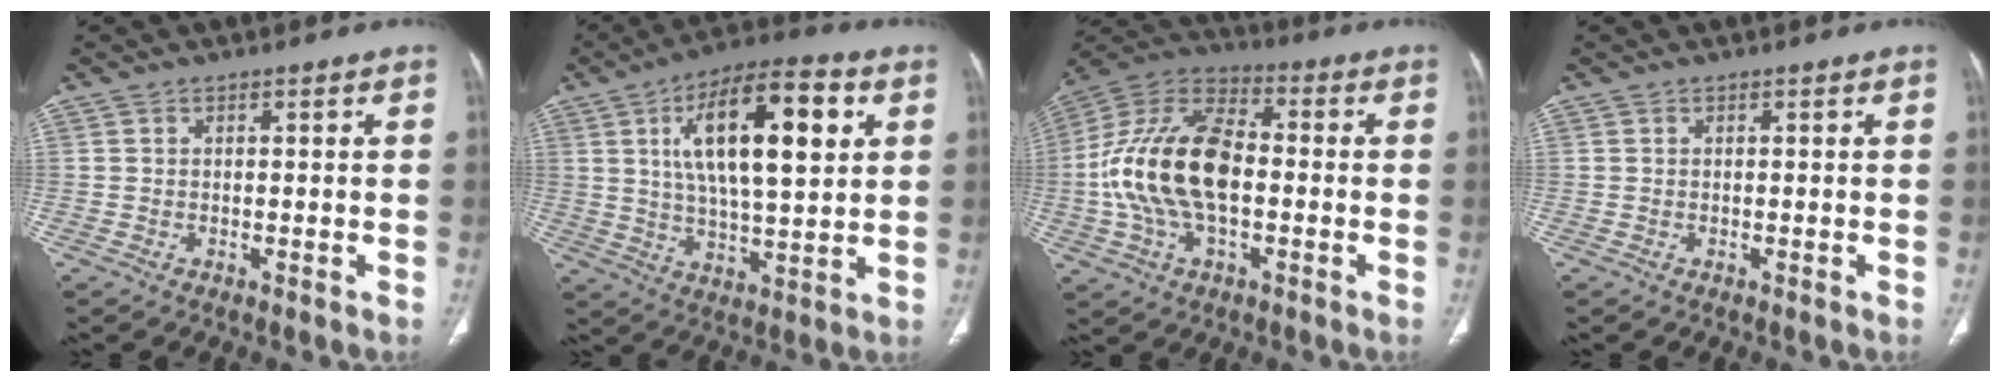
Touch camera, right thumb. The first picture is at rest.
{"total": 19.3, "force": [5.9, 7.2, 16.9], "torque": [-0.257, -0.005, 0.091]}
{"total": 19.6, "force": [-1.5, 10.9, 16.2], "torque": [-0.319, 0.032, -0.031]}
{"total": 0.0}